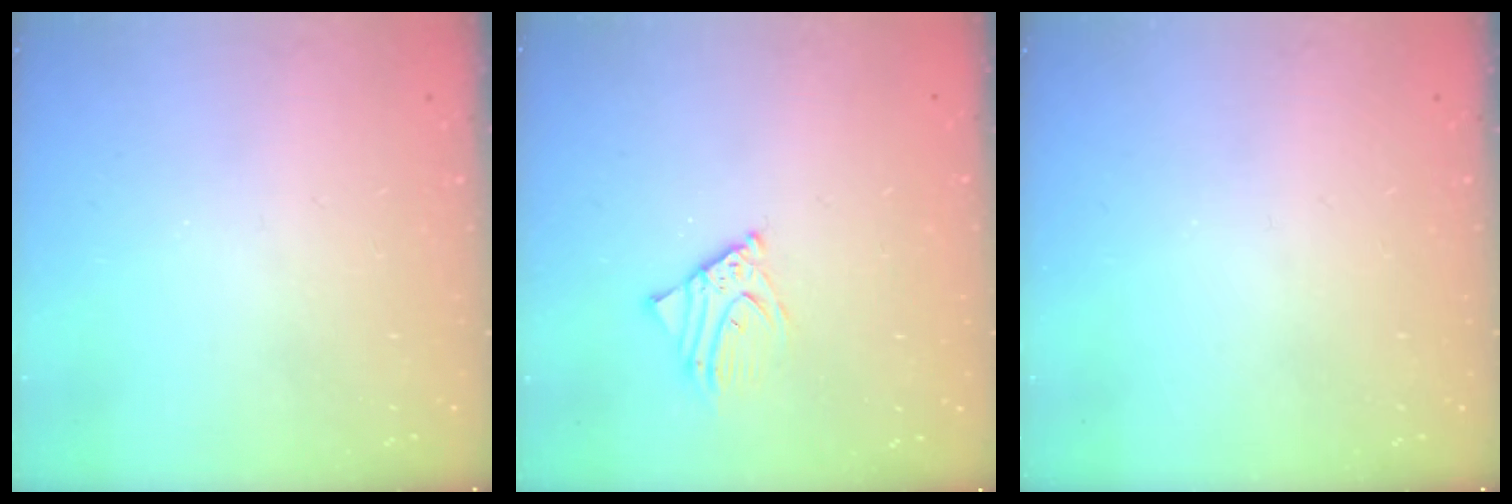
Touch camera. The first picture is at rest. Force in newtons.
{"total": 5.0, "press": 4.9, "slide": 0.5}
{"total": 0.0}